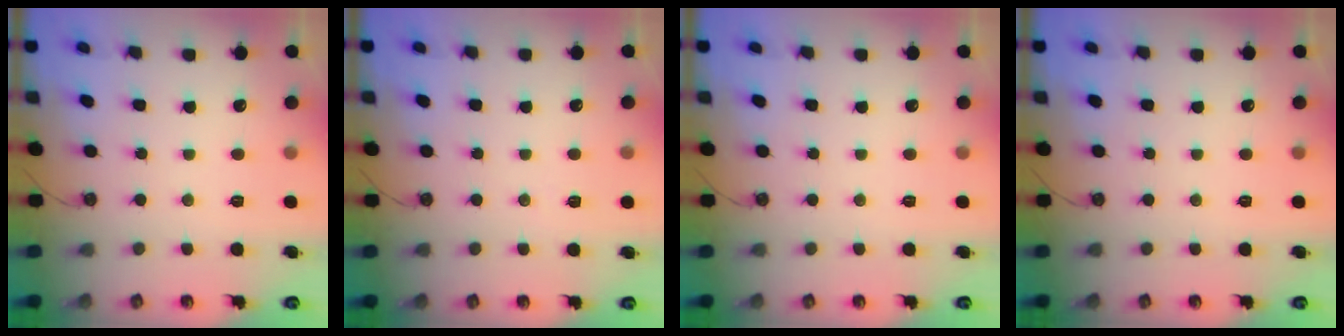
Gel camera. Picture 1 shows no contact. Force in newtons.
{"total": 3.2, "press": 2.7, "slide": 1.7}
{"total": 0.0}
{"total": 0.0}